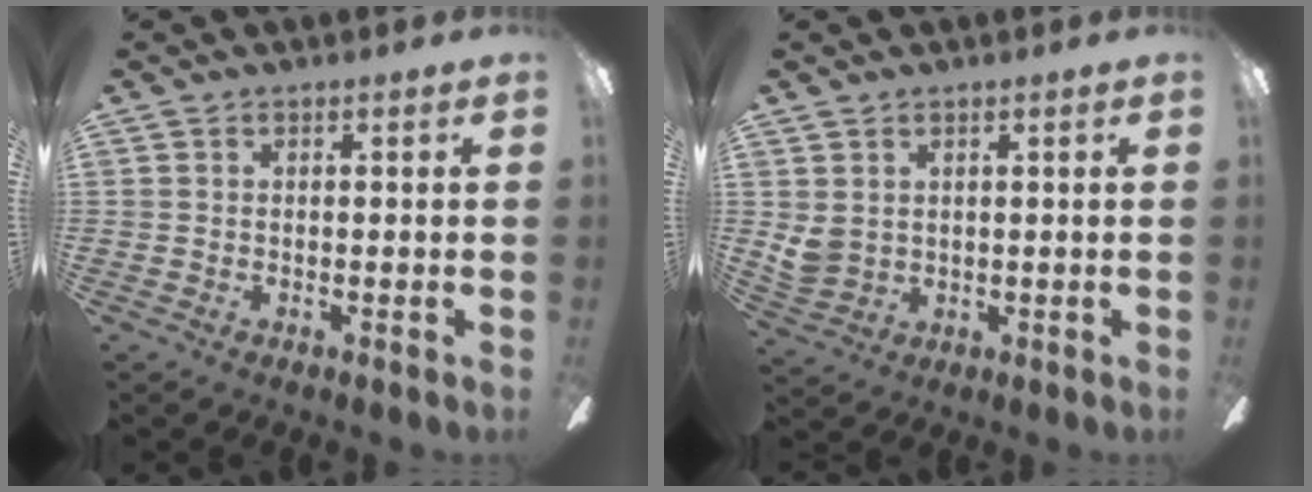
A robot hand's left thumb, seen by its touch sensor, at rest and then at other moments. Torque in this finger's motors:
{"motor_torque": [0.64, 0.72, 0.40, -0.58, 0.01]}